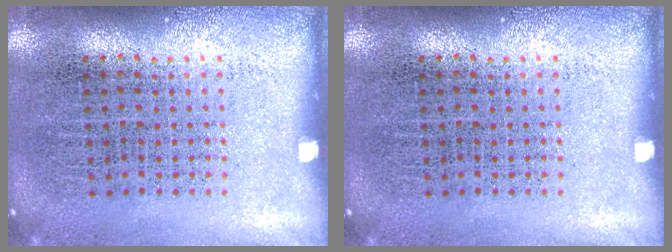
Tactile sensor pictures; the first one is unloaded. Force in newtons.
{"total": 0.0}